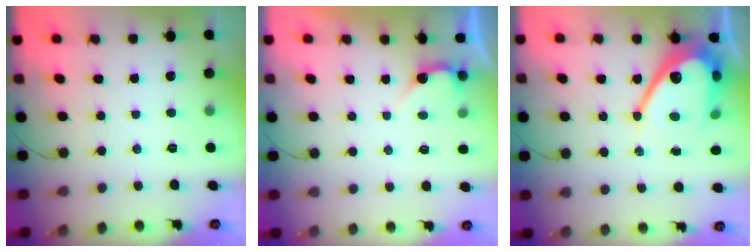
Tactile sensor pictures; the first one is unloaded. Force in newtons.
{"total": 2.8, "press": 2.8, "slide": 0.2}
{"total": 15.5, "press": 15.4, "slide": 1.5}